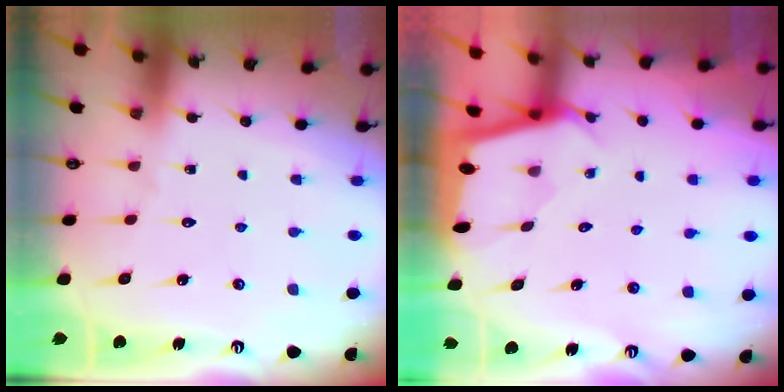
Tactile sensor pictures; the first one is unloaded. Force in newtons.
{"total": 1.4, "press": 1.4, "slide": 0.1}